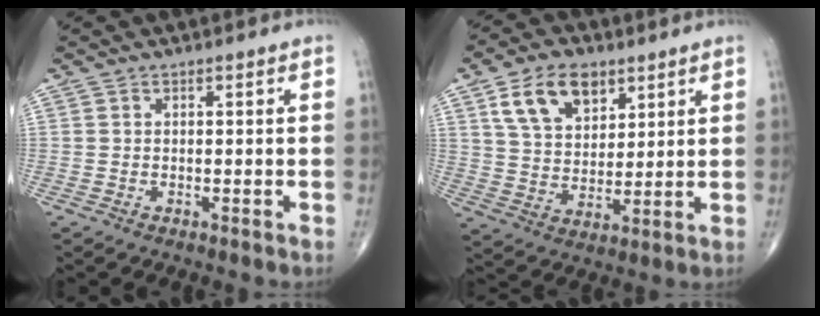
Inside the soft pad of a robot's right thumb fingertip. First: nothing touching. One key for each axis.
{"total": 11.9, "fx": 6.1, "fy": 7.3, "fz": 7.1, "tx": -0.102, "ty": -0.023, "tz": 0.115}